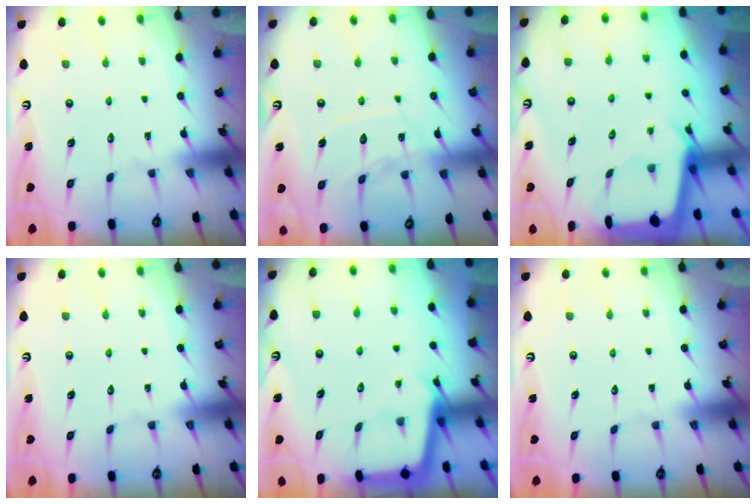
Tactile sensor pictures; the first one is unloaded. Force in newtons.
{"total": 10.2, "press": 10.2, "slide": 1.0}
{"total": 2.6, "press": 2.6, "slide": 0.3}
{"total": 0.0}
{"total": 2.8, "press": 2.8, "slide": 0.3}
{"total": 0.0}